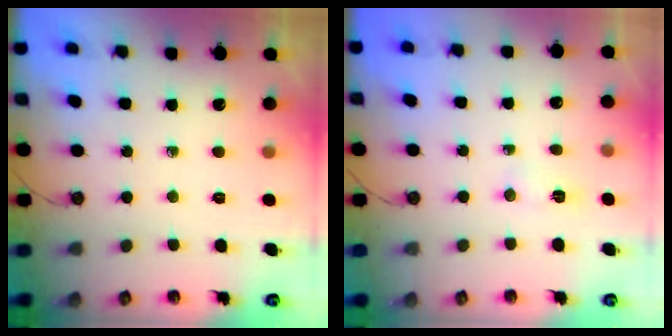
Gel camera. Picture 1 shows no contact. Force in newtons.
{"total": 2.8, "press": 2.8, "slide": 0.2}